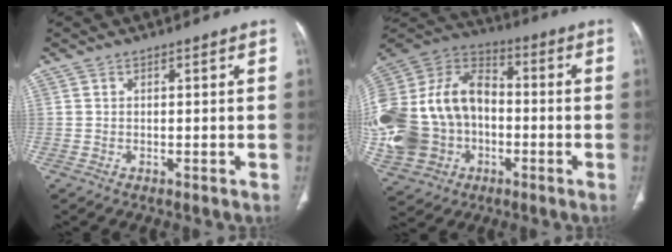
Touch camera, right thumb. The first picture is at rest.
{"total": 28.4, "force": [-4.0, 22.0, 17.5], "torque": [-0.406, 0.052, -0.065]}